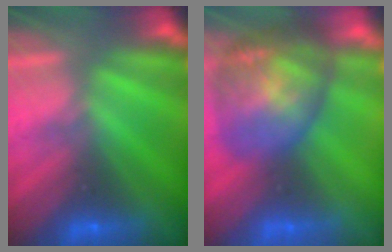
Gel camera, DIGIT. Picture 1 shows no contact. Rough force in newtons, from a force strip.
{"total": 7.2}